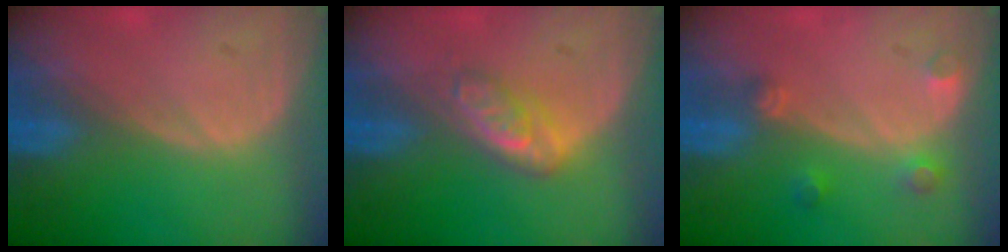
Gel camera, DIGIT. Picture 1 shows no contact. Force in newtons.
{"total": 4.8, "press": 4.2, "slide": 2.4}
{"total": 2.6, "press": 2.6, "slide": 0.2}